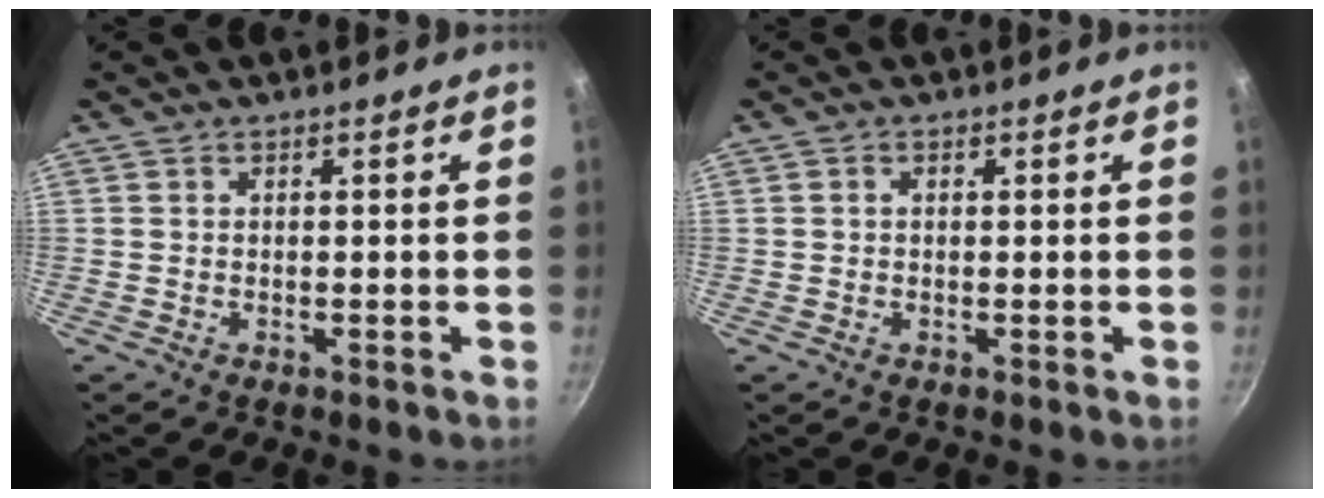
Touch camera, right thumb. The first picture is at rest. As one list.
[{"total": 1.1, "force": [0.2, 0.8, 0.6], "torque": [-0.012, 0.005, 0.004]}]